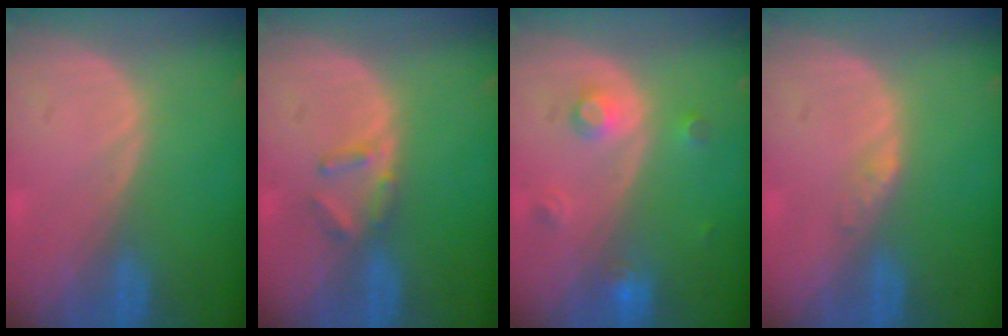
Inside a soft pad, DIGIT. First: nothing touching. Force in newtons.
{"total": 2.8, "press": 2.7, "slide": 0.4}
{"total": 3.5, "press": 3.1, "slide": 1.7}
{"total": 1.2, "press": 1.2, "slide": 0.1}